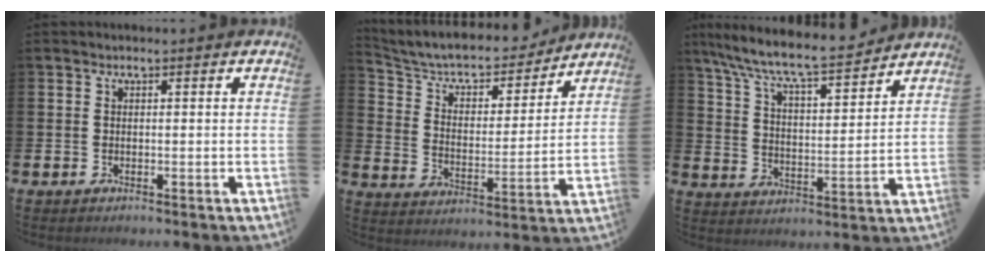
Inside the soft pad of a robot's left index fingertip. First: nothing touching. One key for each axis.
{"total": 7.2, "fx": 6.6, "fy": 2.2, "fz": 1.8, "tx": -0.076, "ty": -0.047, "tz": 0.111}
{"total": 8.8, "fx": 8.2, "fy": 0.9, "fz": 3.2, "tx": -0.101, "ty": -0.057, "tz": 0.141}